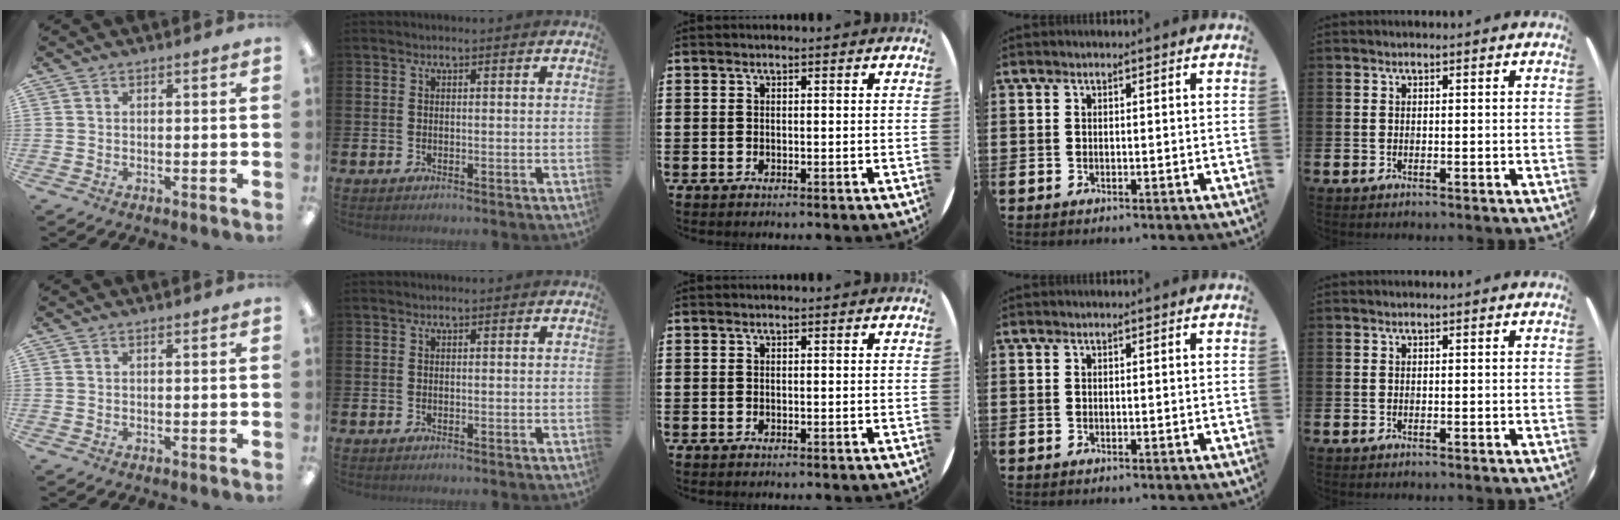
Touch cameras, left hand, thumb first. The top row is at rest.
{}